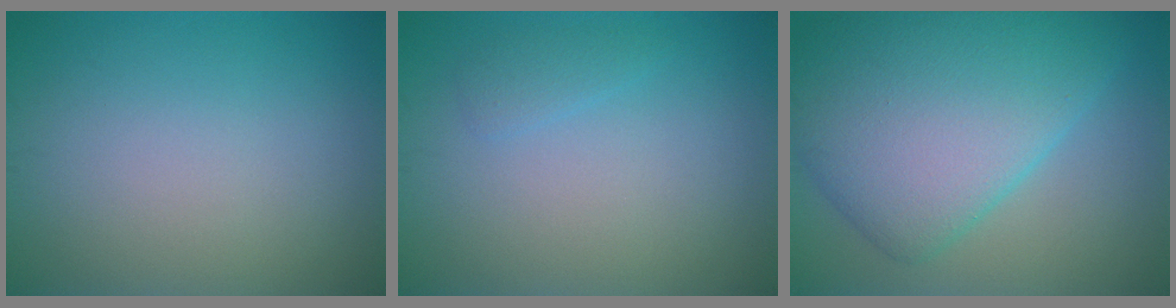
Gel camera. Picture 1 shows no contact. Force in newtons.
{"total": 1.0, "press": 1.0, "slide": 0.1}
{"total": 10.4, "press": 10.4, "slide": 0.2}